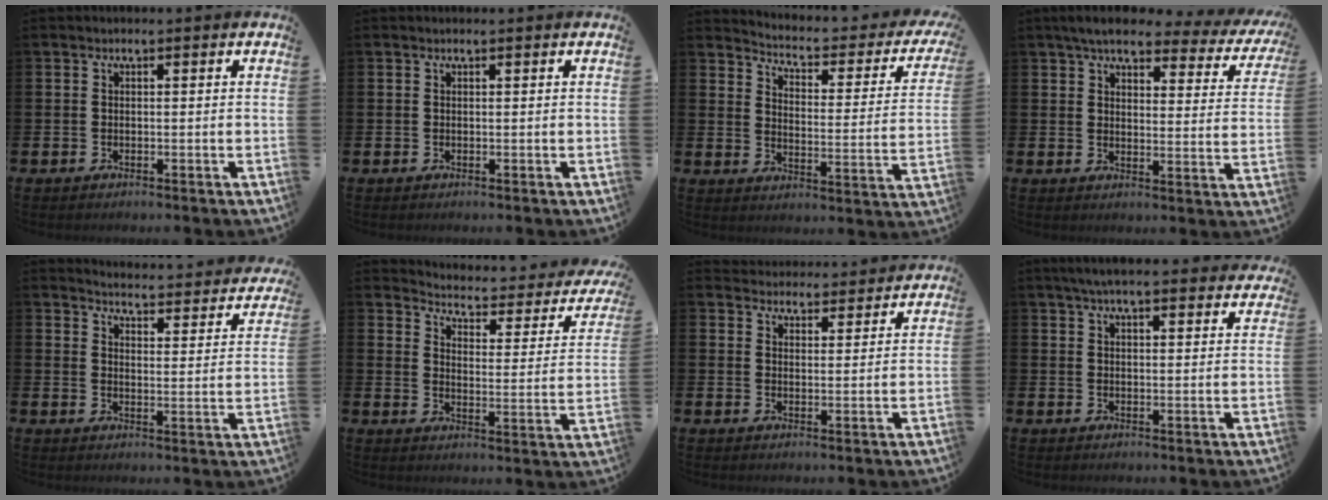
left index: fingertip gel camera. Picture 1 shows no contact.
{"total": 0.0}
{"total": 4.0, "force": [3.4, 1.3, 1.6], "torque": [-0.047, -0.031, 0.046]}
{"total": 5.4, "force": [4.6, 1.5, 2.5], "torque": [-0.056, -0.024, 0.073]}
{"total": 4.3, "force": [4.3, 0.1, 0.4], "torque": [-0.022, -0.040, 0.069]}
{"total": 3.7, "force": [3.3, 1.1, 1.1], "torque": [-0.039, -0.035, 0.045]}
{"total": 4.1, "force": [4.0, 0.8, -0.4], "torque": [-0.001, -0.027, 0.071]}
{"total": 5.0, "force": [4.6, 0.7, 1.8], "torque": [-0.041, -0.013, 0.083]}